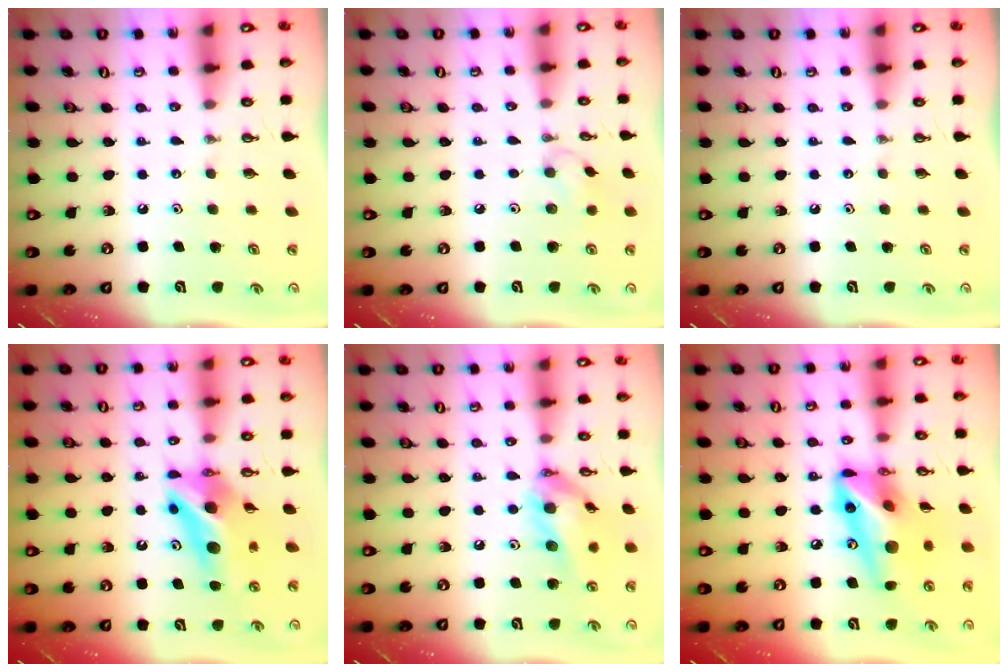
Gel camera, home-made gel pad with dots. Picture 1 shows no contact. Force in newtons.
{"total": 6.5, "press": 6.5, "slide": 0.6}
{"total": 0.0}
{"total": 12.8, "press": 12.7, "slide": 1.3}
{"total": 14.0, "press": 13.8, "slide": 1.9}
{"total": 17.3, "press": 17.0, "slide": 3.2}